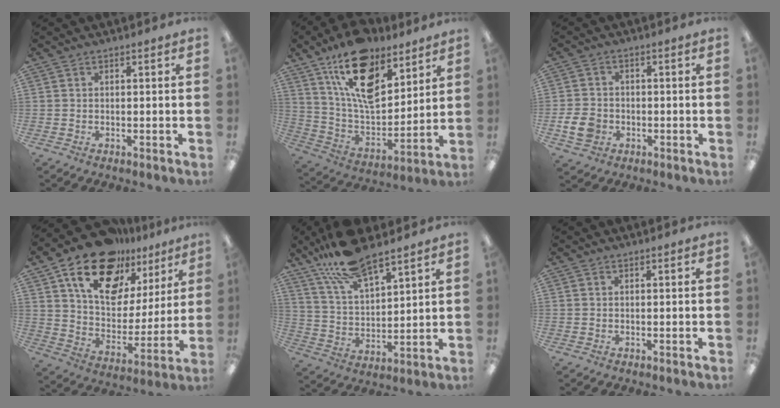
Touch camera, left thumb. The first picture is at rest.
{"total": 19.0, "force": [12.4, 9.7, 10.6], "torque": [-0.185, -0.067, 0.222]}
{"total": 6.2, "force": [-1.7, 4.9, 3.2], "torque": [-0.070, 0.003, -0.033]}
{"total": 20.4, "force": [13.4, 11.4, 10.3], "torque": [-0.177, -0.074, 0.240]}
{"total": 15.0, "force": [11.9, 4.5, 7.9], "torque": [-0.168, -0.053, 0.216]}
{"total": 0.0}